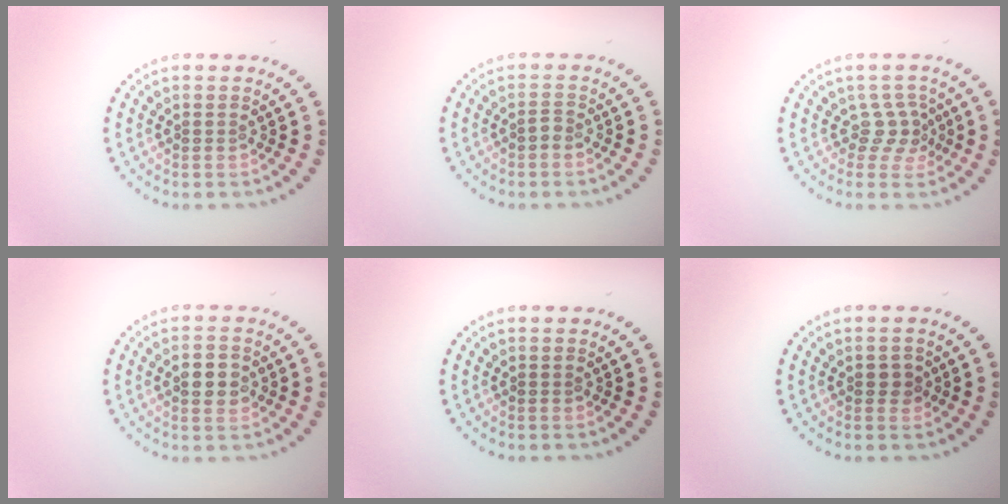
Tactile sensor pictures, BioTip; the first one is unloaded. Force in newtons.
{"total": 0.7, "press": 0.6, "slide": 0.3}
{"total": 2.2, "press": 1.5, "slide": 1.6}
{"total": 2.6, "press": 2.6, "slide": 0.0}
{"total": 0.0}
{"total": 1.2, "press": 1.2, "slide": 0.2}